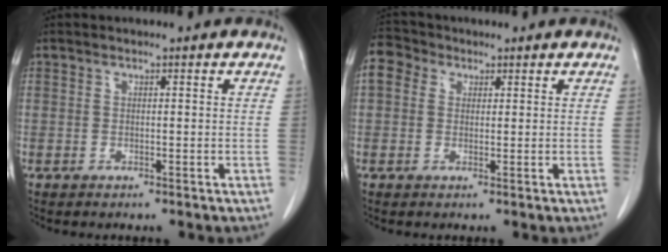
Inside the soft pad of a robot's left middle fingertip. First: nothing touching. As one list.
[{"total": 4.7, "force": [1.8, 3.8, 2.0], "torque": [-0.046, 0.024, 0.034]}]